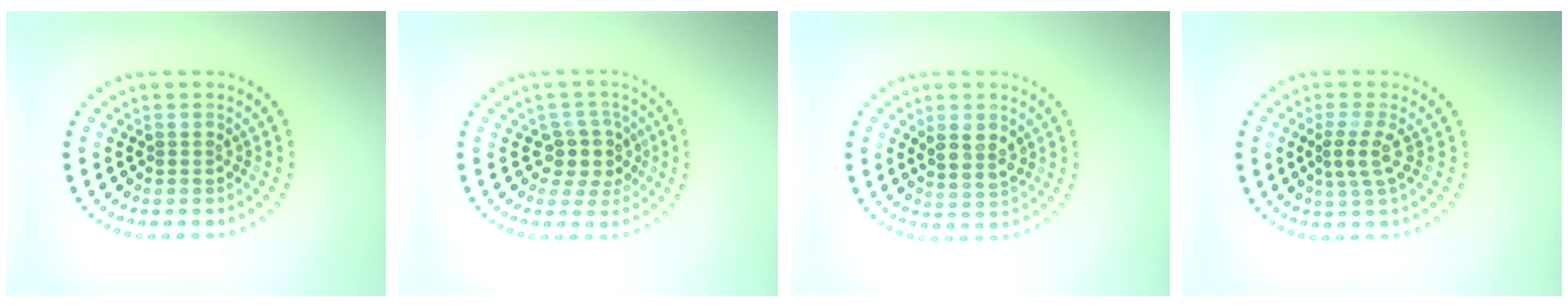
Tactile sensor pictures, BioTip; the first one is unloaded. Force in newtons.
{"total": 2.9, "press": 2.3, "slide": 1.7}
{"total": 2.3, "press": 2.1, "slide": 0.9}
{"total": 2.1, "press": 1.6, "slide": 1.4}